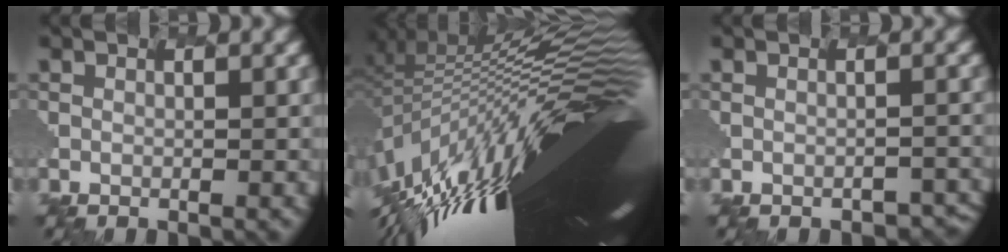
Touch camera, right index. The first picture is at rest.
{"total": 14.8, "force": [-3.7, 4.2, 13.8], "torque": [-0.206, 0.019, -0.070]}
{"total": 2.7, "force": [-2.0, 1.1, 1.5], "torque": [-0.017, -0.004, -0.008]}